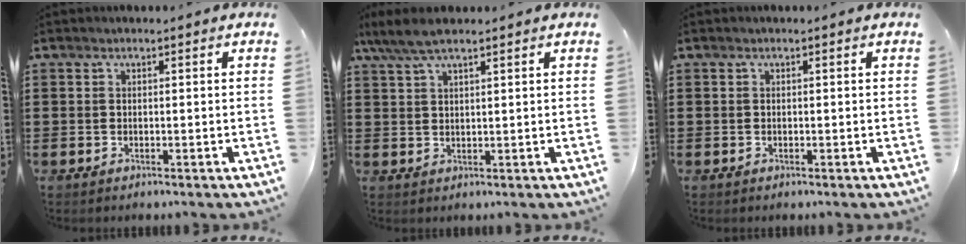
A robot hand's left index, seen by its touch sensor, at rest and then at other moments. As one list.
[{"total": 4.9, "force": [3.6, 0.8, 3.3], "torque": [-0.069, 0.001, 0.067]}, {"total": 0.0}]